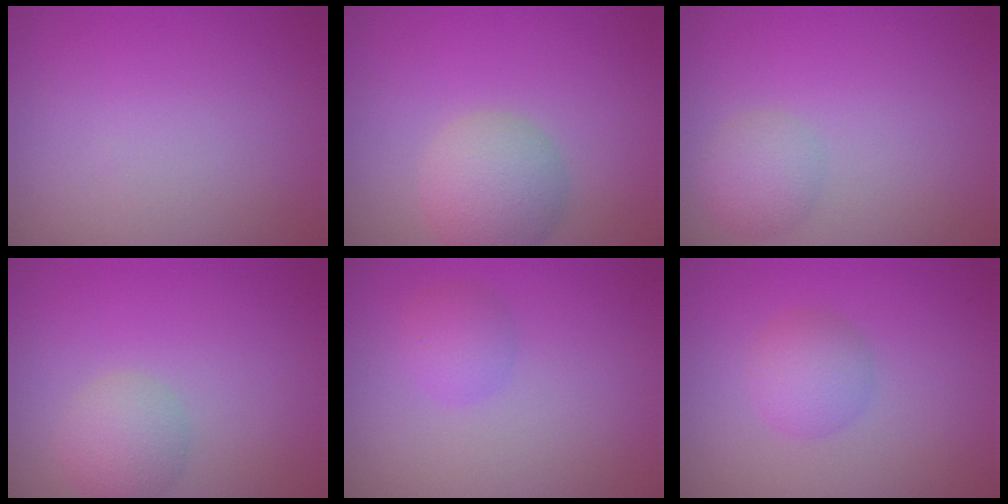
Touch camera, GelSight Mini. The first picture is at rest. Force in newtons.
{"total": 4.1, "press": 4.1, "slide": 0.3}
{"total": 2.2, "press": 2.2, "slide": 0.0}
{"total": 2.7, "press": 2.7, "slide": 0.2}
{"total": 1.8, "press": 1.7, "slide": 0.2}
{"total": 2.5, "press": 2.5, "slide": 0.1}